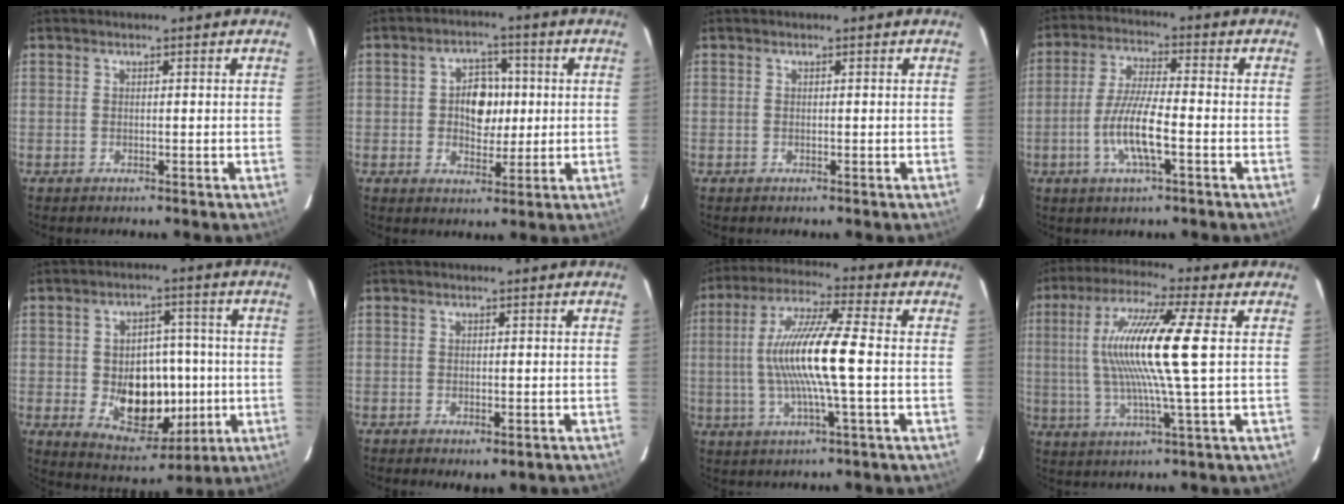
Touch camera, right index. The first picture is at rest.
{"total": 7.0, "force": [0.3, 5.3, 4.6], "torque": [-0.079, 0.015, 0.009]}
{"total": 0.0}
{"total": 9.6, "force": [-3.1, 1.7, 8.9], "torque": [-0.179, -0.004, -0.061]}
{"total": 13.6, "force": [-2.0, 9.5, 9.5], "torque": [-0.171, 0.003, -0.007]}
{"total": 3.6, "force": [-2.1, 1.5, 2.5], "torque": [-0.044, -0.016, -0.027]}
{"total": 13.6, "force": [-0.8, 0.5, 13.6], "torque": [-0.259, 0.004, -0.019]}
{"total": 15.0, "force": [1.4, -0.2, 14.9], "torque": [-0.282, 0.004, 0.026]}